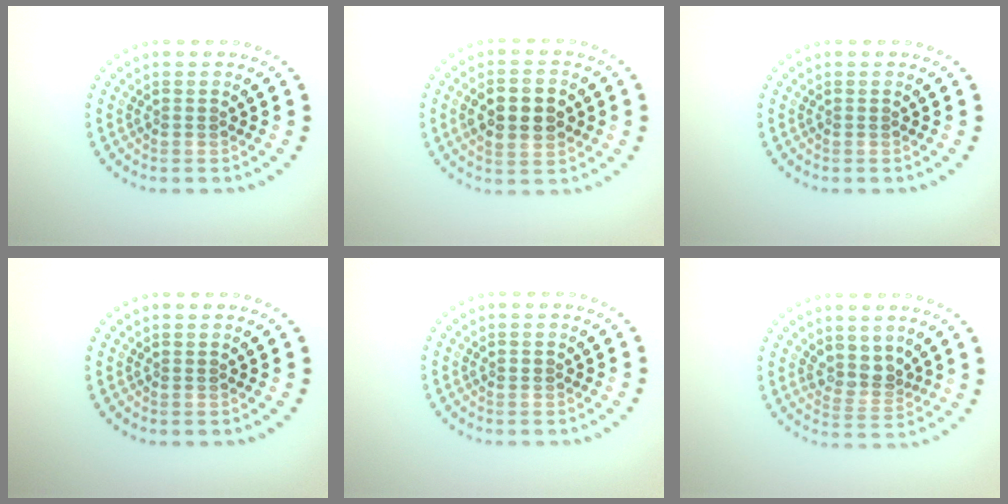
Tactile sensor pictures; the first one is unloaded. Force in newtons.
{"total": 4.4, "press": 4.4, "slide": 0.2}
{"total": 0.0}
{"total": 0.0}
{"total": 0.6, "press": 0.6, "slide": 0.1}
{"total": 2.6, "press": 2.0, "slide": 1.7}